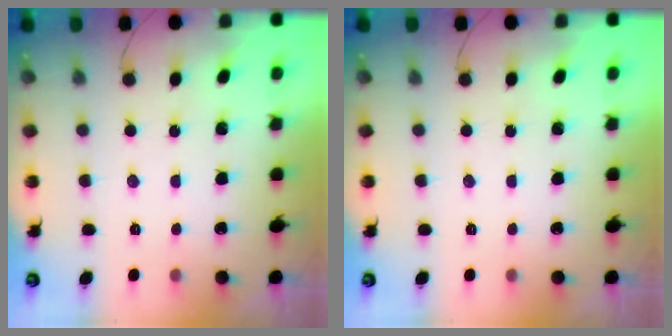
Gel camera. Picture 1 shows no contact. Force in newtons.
{"total": 0.0}